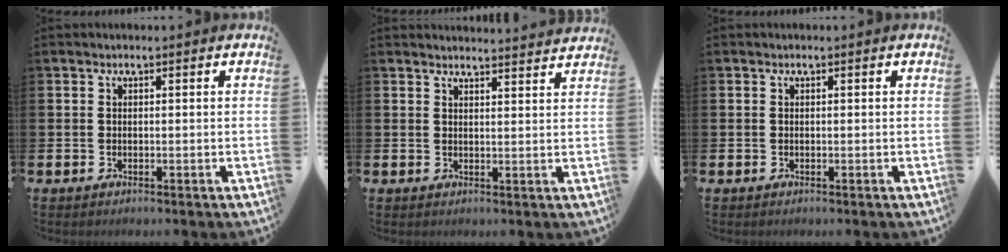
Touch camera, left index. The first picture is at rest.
{"total": 2.9, "force": [2.9, -0.3, -0.2], "torque": [0.010, -0.025, 0.050]}
{"total": 0.0}